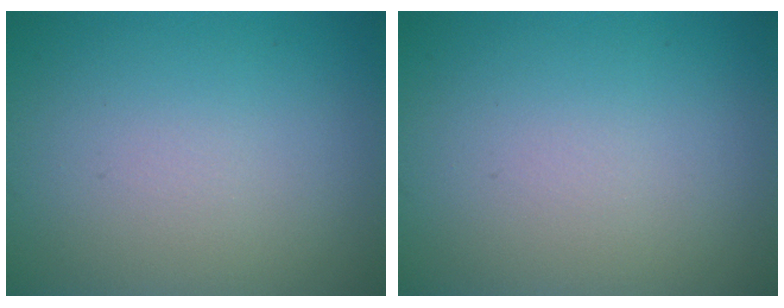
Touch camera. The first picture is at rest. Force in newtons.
{"total": 0.0}